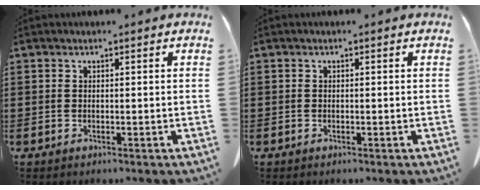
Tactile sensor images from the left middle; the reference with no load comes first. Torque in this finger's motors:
{"motor_torque": [0.00, 0.00, 0.00, 0.00]}